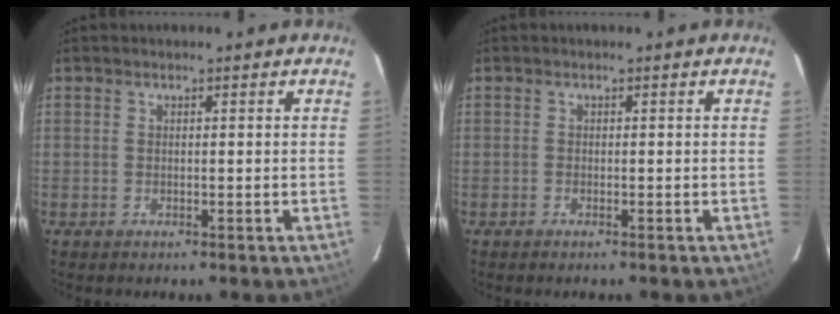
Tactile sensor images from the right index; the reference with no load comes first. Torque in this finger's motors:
{"motor_torque": [0.00, -0.14, 0.02, -0.02]}